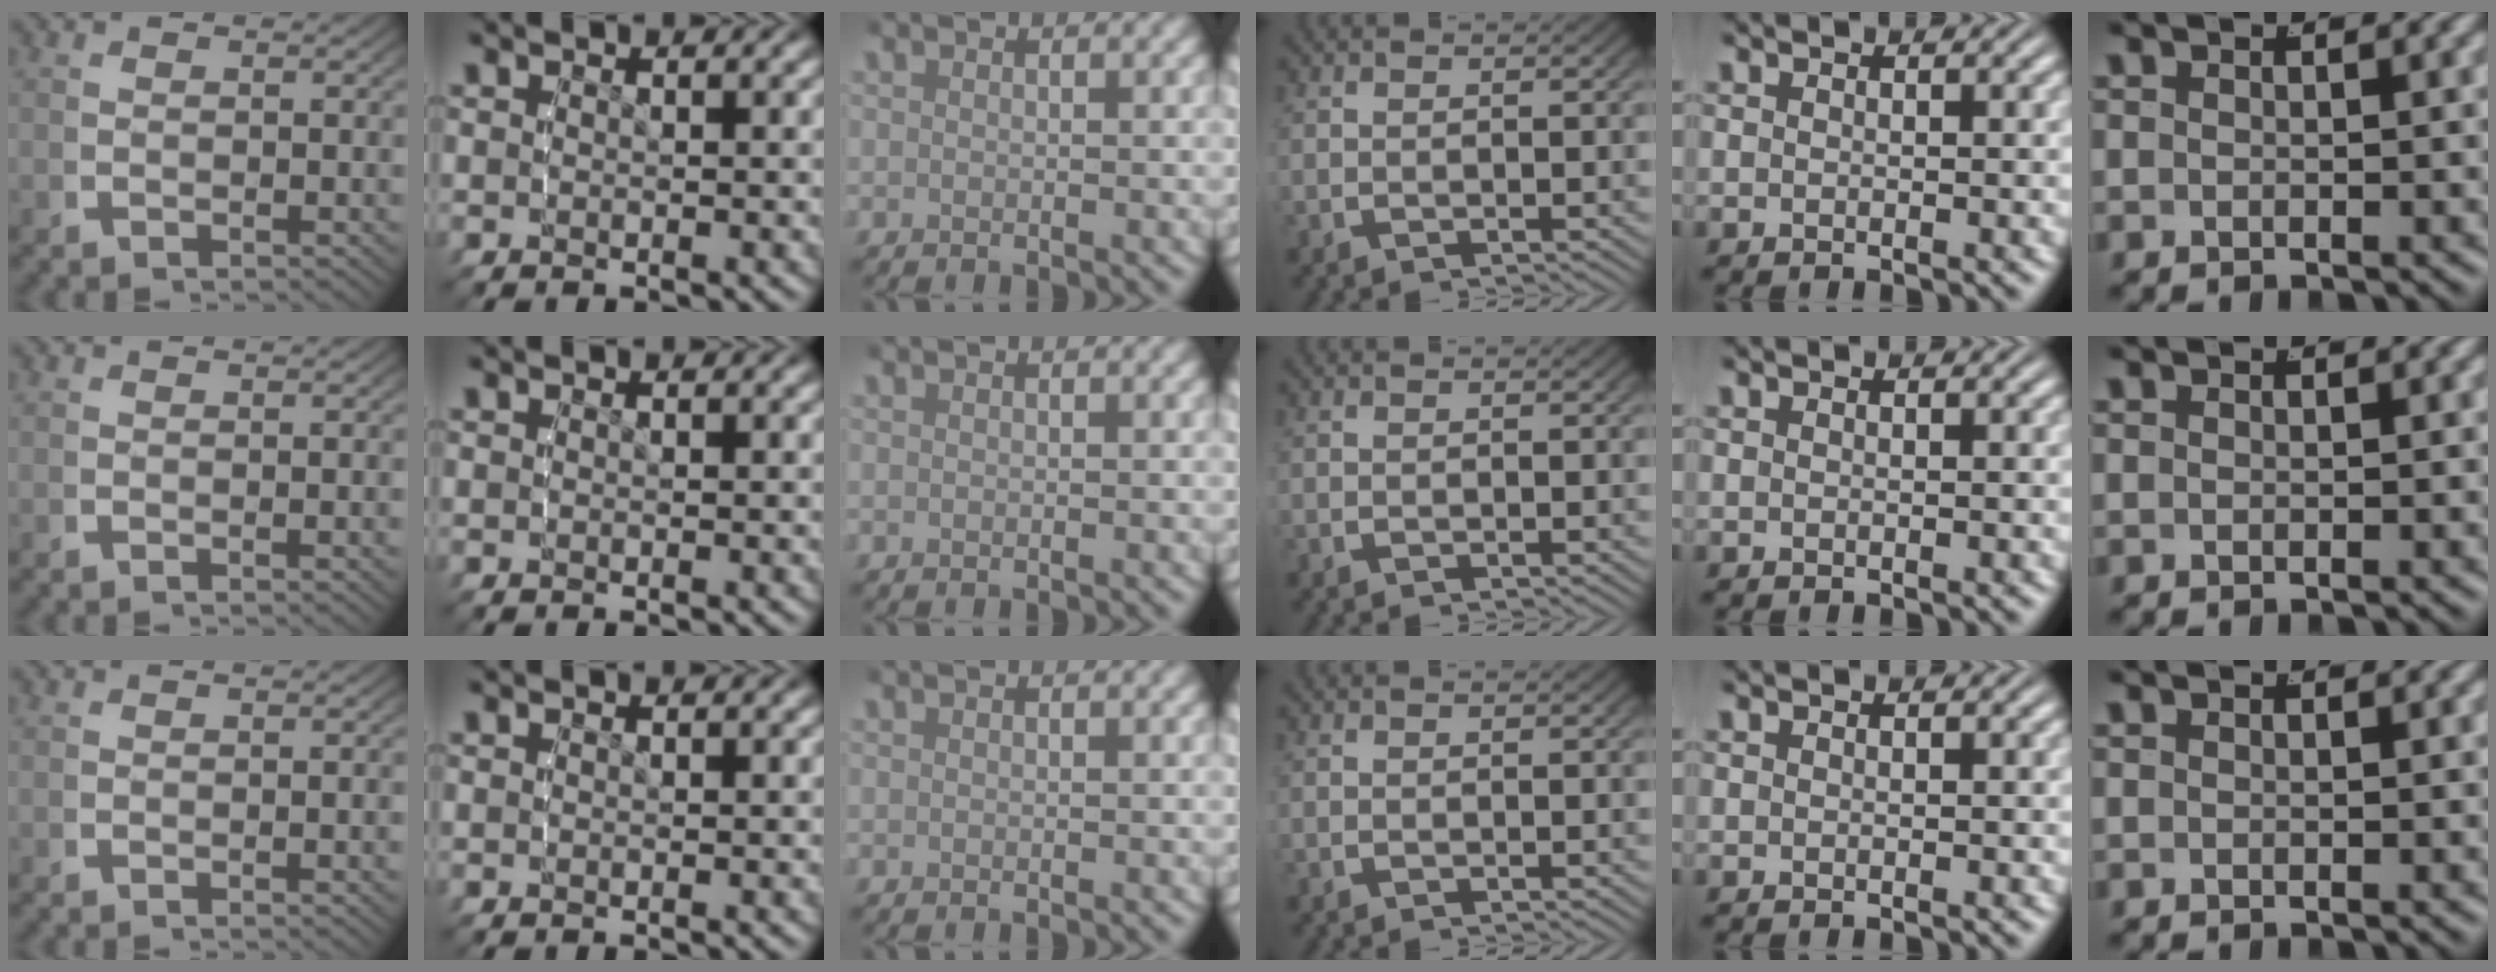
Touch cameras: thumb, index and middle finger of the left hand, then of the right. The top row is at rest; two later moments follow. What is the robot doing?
{"motion": "lift_and_place", "object": "bottle"}